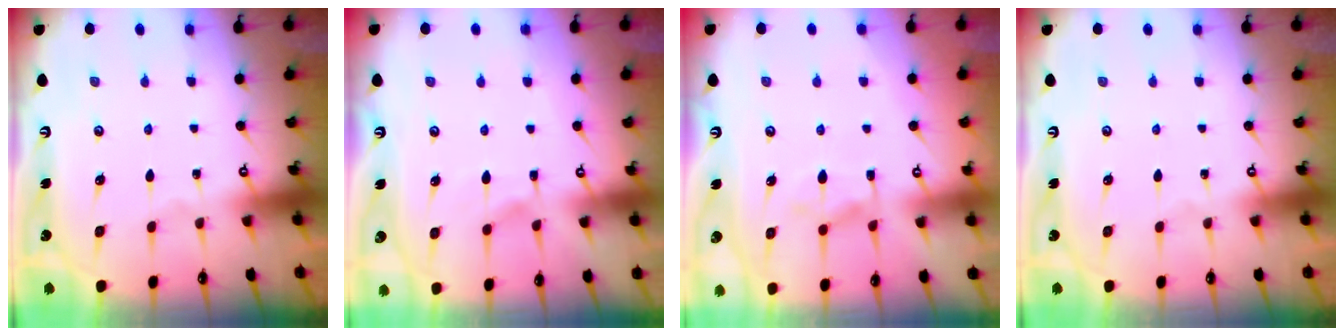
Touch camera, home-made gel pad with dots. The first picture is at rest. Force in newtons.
{"total": 4.4, "press": 4.3, "slide": 0.5}
{"total": 1.7, "press": 0.9, "slide": 1.5}
{"total": 0.0}